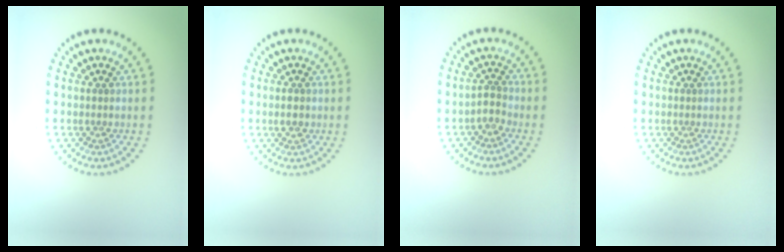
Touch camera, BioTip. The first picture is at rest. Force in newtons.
{"total": 1.0, "press": 1.0, "slide": 0.2}
{"total": 1.5, "press": 1.1, "slide": 1.0}
{"total": 0.0}